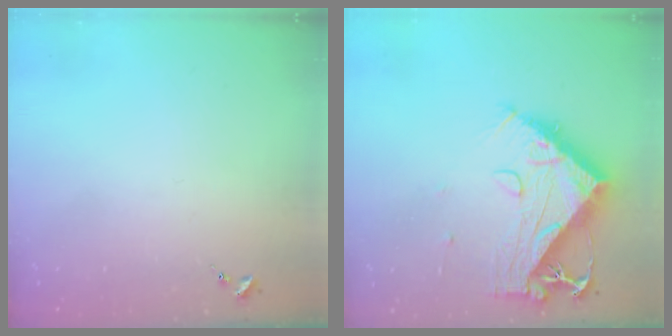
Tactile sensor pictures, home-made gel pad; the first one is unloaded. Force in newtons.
{"total": 13.9, "press": 13.8, "slide": 1.3}